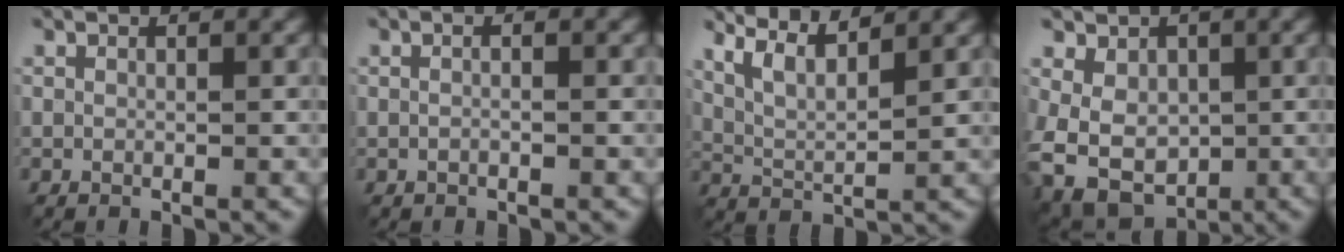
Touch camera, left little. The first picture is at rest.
{"total": 1.2, "force": [-0.1, 0.5, 1.1], "torque": [-0.008, 0.001, -0.012]}
{"total": 5.8, "force": [4.1, 1.4, 3.9], "torque": [-0.071, 0.015, 0.057]}
{"total": 7.2, "force": [-0.1, 6.0, 4.0], "torque": [-0.086, -0.008, 0.008]}